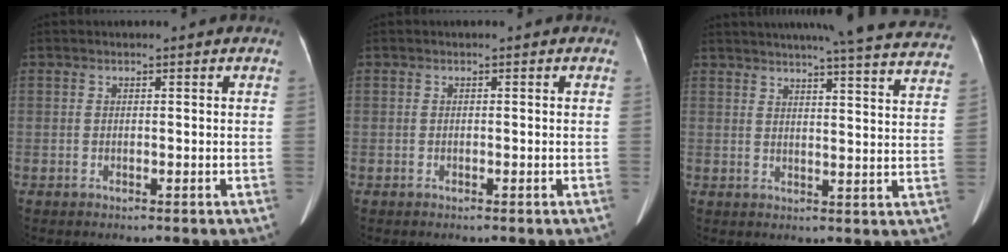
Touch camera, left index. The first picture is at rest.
{"total": 0.0}
{"total": 26.3, "force": [24.0, 1.3, 10.6], "torque": [-0.151, -0.043, 0.277]}